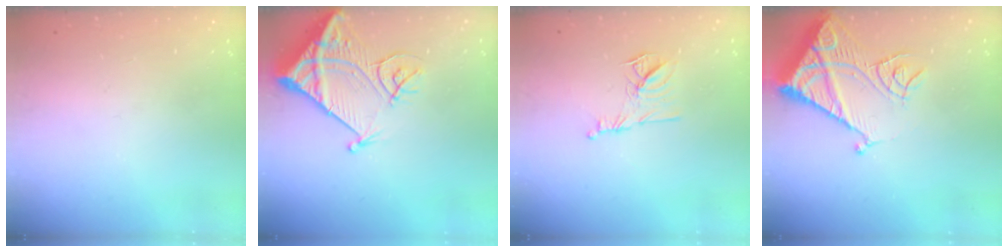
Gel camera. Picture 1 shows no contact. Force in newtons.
{"total": 16.0, "press": 15.9, "slide": 1.8}
{"total": 9.6, "press": 9.6, "slide": 0.9}
{"total": 13.7, "press": 13.6, "slide": 1.6}